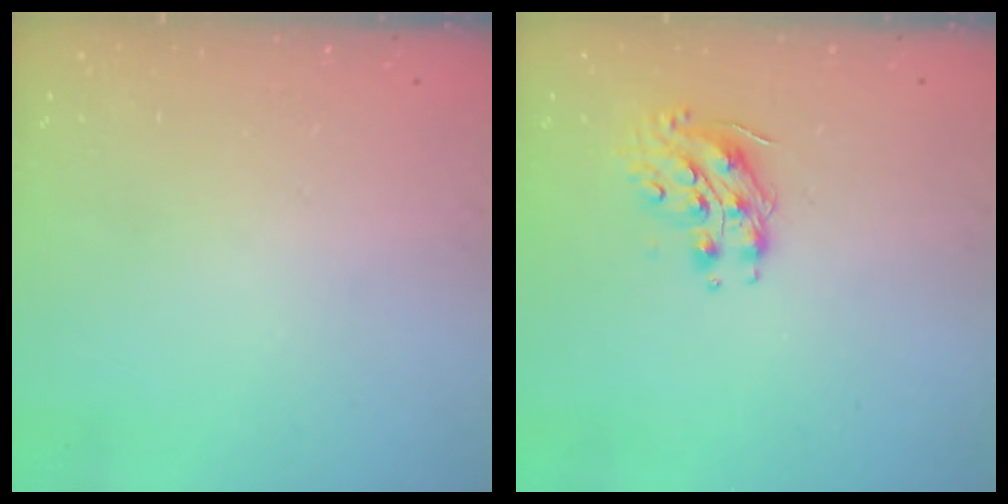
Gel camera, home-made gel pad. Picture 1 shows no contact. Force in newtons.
{"total": 8.9, "press": 8.9, "slide": 0.7}